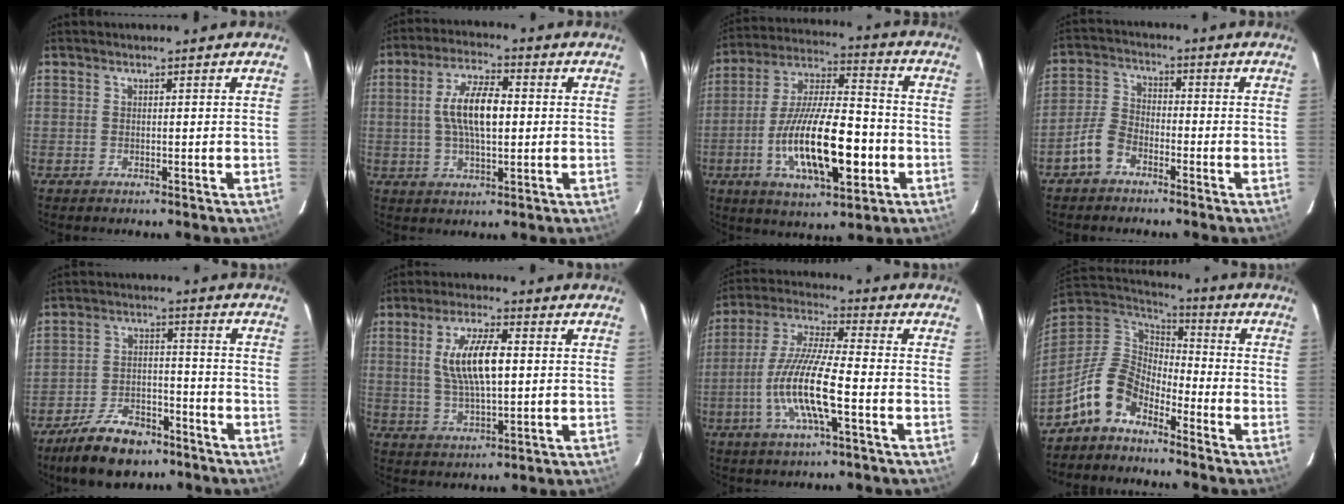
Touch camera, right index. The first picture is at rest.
{"total": 9.6, "force": [0.6, 3.5, 8.9], "torque": [-0.169, 0.011, 0.011]}
{"total": 19.5, "force": [-5.6, 6.7, 17.5], "torque": [-0.328, -0.005, -0.092]}
{"total": 5.8, "force": [-3.8, 3.3, 2.9], "torque": [-0.070, 0.016, -0.079]}
{"total": 12.6, "force": [-9.2, 6.0, 6.2], "torque": [-0.139, 0.009, -0.146]}
{"total": 10.5, "force": [1.5, 3.4, 9.8], "torque": [-0.187, 0.005, 0.033]}
{"total": 13.3, "force": [-4.1, 2.0, 12.4], "torque": [-0.256, -0.006, -0.081]}
{"total": 11.2, "force": [-7.1, 6.2, 6.0], "torque": [-0.129, 0.018, -0.143]}